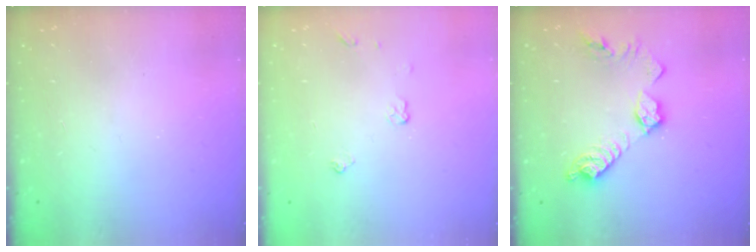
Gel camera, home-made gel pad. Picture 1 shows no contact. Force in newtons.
{"total": 3.8, "press": 3.8, "slide": 0.6}
{"total": 12.5, "press": 12.5, "slide": 0.7}